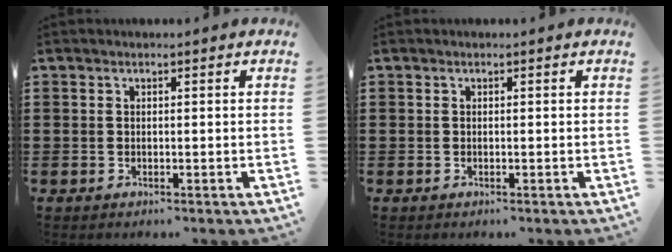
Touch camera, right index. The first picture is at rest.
{"total": 0.0}